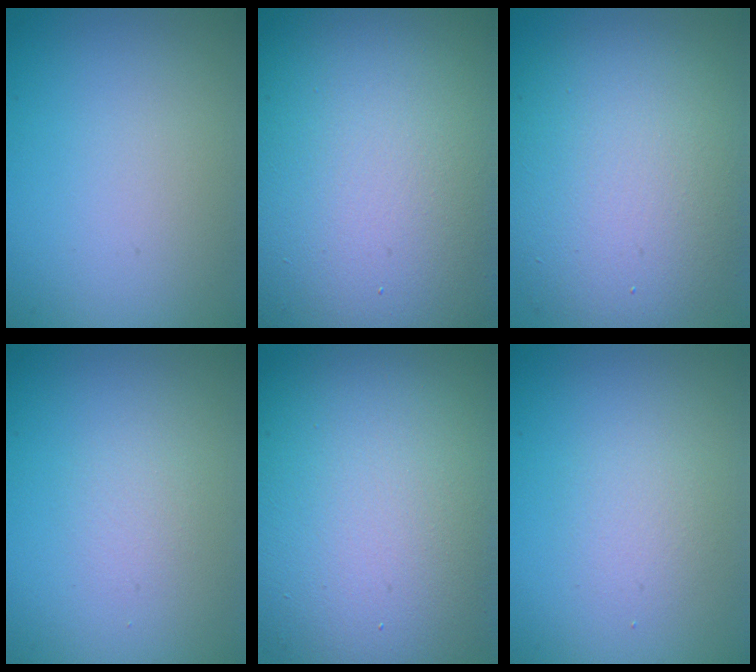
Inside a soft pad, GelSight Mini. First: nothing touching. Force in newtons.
{"total": 21.4, "press": 21.4, "slide": 0.7}
{"total": 10.1, "press": 10.1, "slide": 0.5}
{"total": 0.9, "press": 0.9, "slide": 0.1}
{"total": 15.2, "press": 15.2, "slide": 0.5}
{"total": 1.4, "press": 1.4, "slide": 0.0}